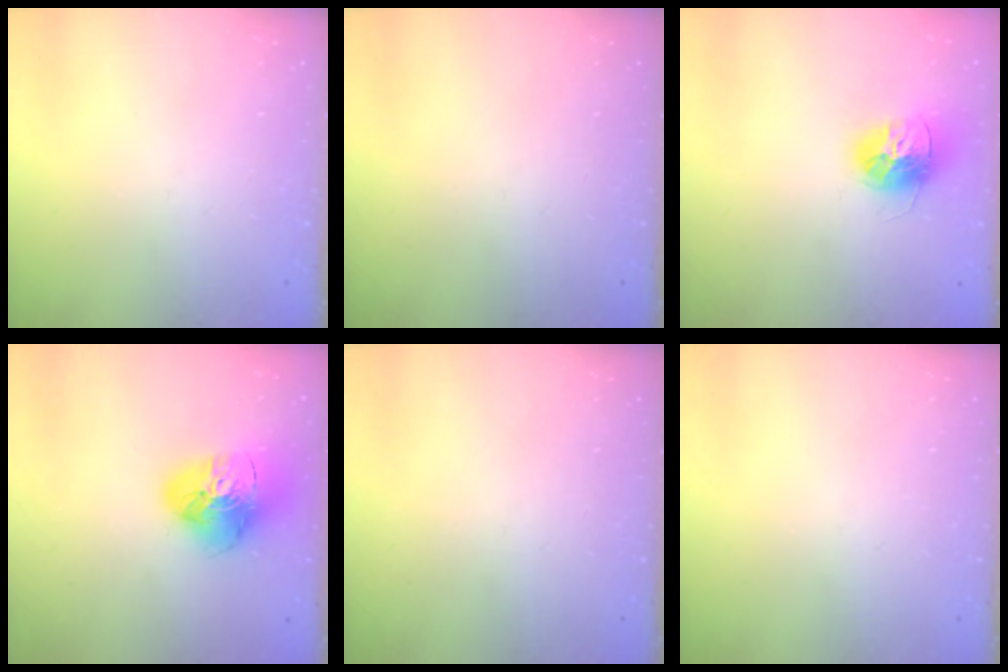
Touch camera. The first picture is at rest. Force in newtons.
{"total": 0.0}
{"total": 13.4, "press": 13.4, "slide": 1.2}
{"total": 17.2, "press": 17.0, "slide": 1.9}
{"total": 0.0}
{"total": 0.0}